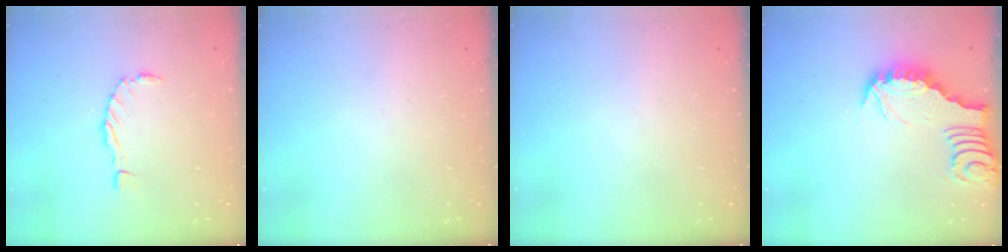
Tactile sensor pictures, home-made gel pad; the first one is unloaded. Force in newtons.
{"total": 0.0}
{"total": 0.0}
{"total": 2.7, "press": 2.7, "slide": 0.3}